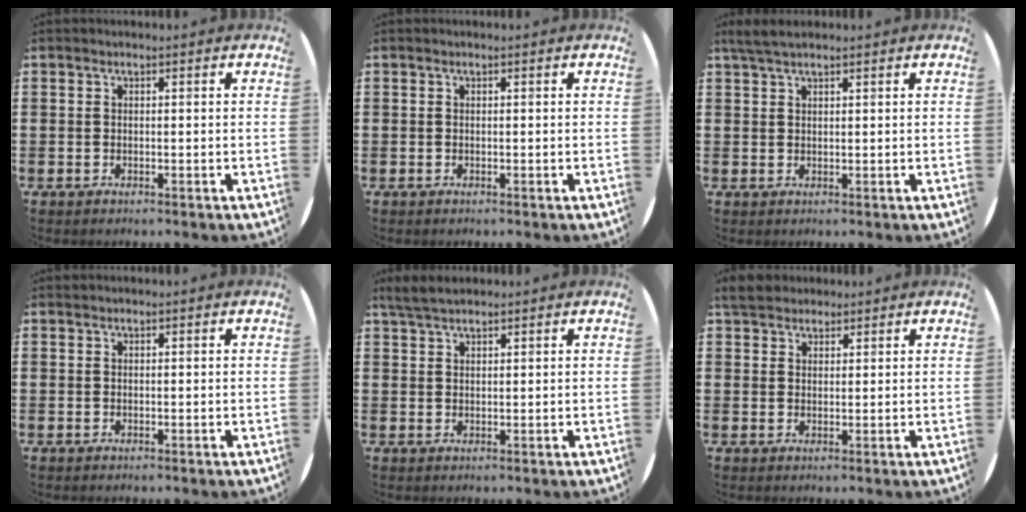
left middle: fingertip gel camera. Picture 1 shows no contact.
{"total": 0.0}
{"total": 2.4, "force": [1.9, 0.4, 1.3], "torque": [-0.028, 0.005, 0.035]}
{"total": 0.0}
{"total": 3.1, "force": [2.7, 0.7, 1.4], "torque": [-0.032, 0.004, 0.051]}
{"total": 3.5, "force": [3.2, 1.3, 0.7], "torque": [-0.014, 0.000, 0.060]}